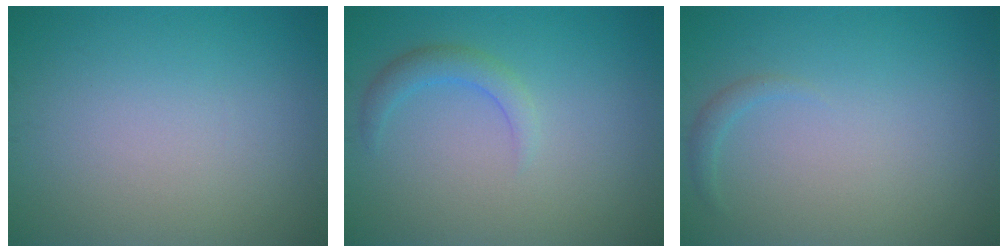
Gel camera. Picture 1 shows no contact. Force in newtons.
{"total": 2.0, "press": 2.0, "slide": 0.1}
{"total": 0.8, "press": 0.8, "slide": 0.1}